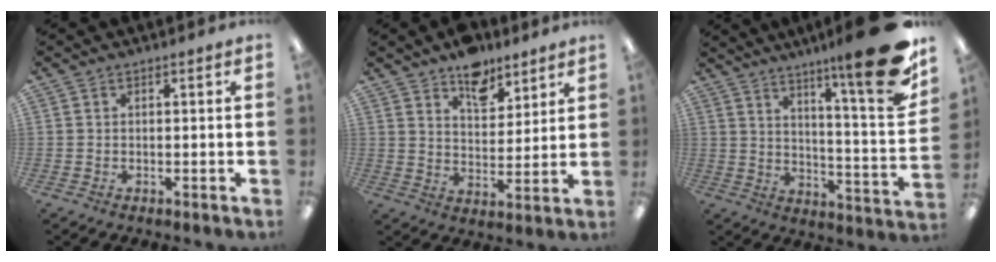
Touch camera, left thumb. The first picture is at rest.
{"total": 9.4, "force": [7.5, 5.0, 3.0], "torque": [-0.032, -0.047, 0.133]}
{"total": 20.5, "force": [13.2, 2.6, 15.4], "torque": [-0.213, -0.103, 0.199]}